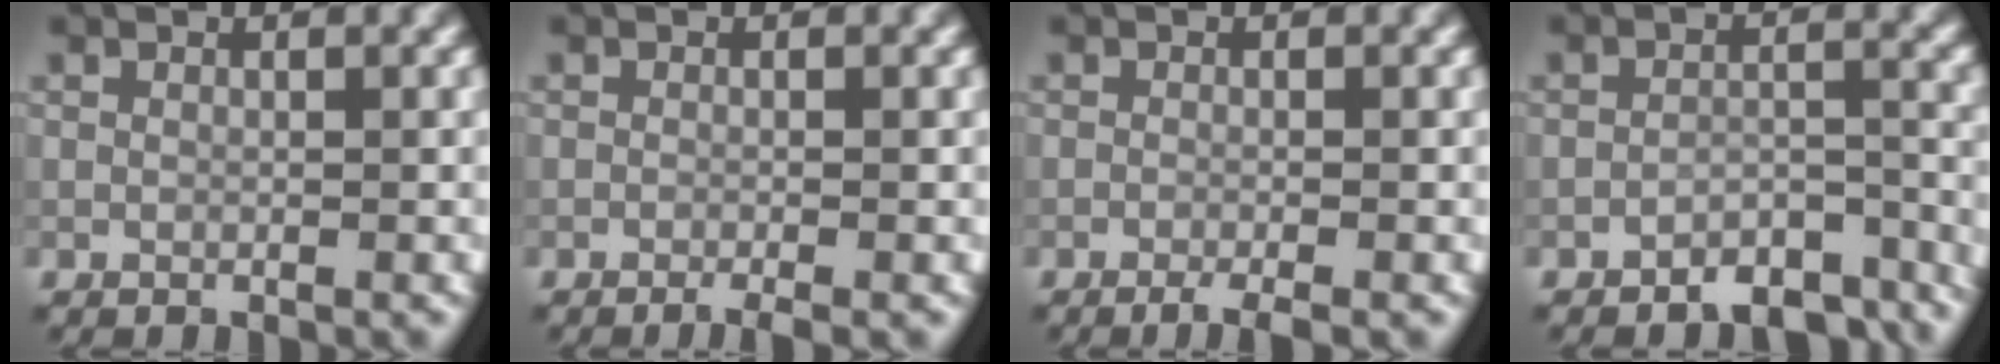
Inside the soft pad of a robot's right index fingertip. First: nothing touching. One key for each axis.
{"total": 1.5, "fx": -0.8, "fy": 0.3, "fz": 1.2, "tx": -0.013, "ty": -0.006, "tz": -0.017}
{"total": 2.0, "fx": -1.3, "fy": 0.3, "fz": 1.5, "tx": -0.019, "ty": -0.005, "tz": -0.027}
{"total": 4.6, "fx": -4.0, "fy": 1.5, "fz": 1.9, "tx": -0.024, "ty": 0.001, "tz": -0.059}